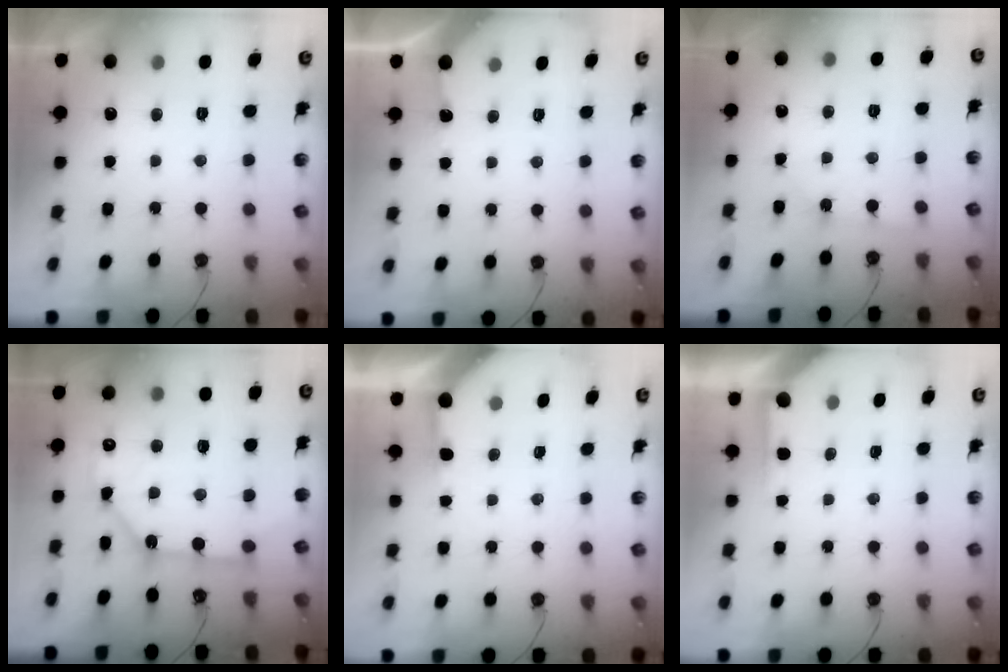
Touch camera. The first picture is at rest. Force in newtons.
{"total": 2.9, "press": 2.9, "slide": 0.4}
{"total": 2.4, "press": 2.3, "slide": 0.4}
{"total": 14.0, "press": 14.0, "slide": 0.6}
{"total": 3.9, "press": 3.8, "slide": 0.5}
{"total": 2.2, "press": 2.2, "slide": 0.3}